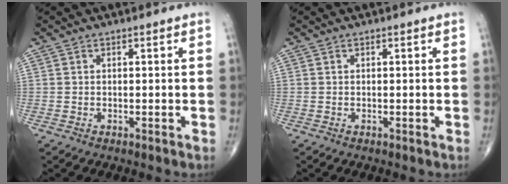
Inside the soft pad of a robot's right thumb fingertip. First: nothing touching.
{"total": 0.0}